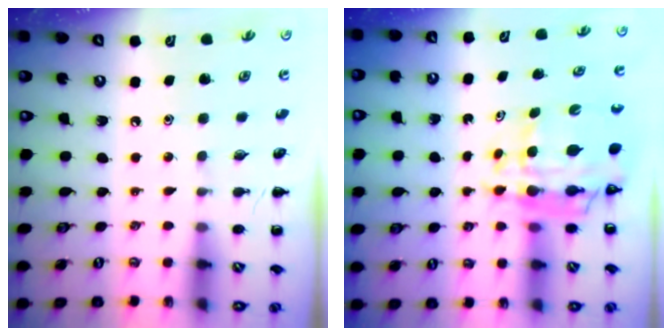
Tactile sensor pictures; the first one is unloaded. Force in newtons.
{"total": 10.7, "press": 10.2, "slide": 3.1}